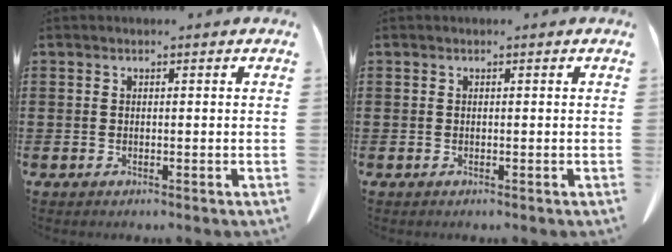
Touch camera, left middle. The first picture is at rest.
{"total": 0.0}